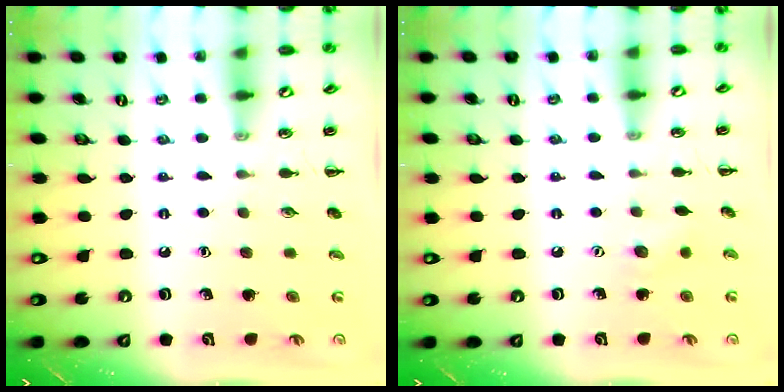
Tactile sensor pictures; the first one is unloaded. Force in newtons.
{"total": 4.4, "press": 4.3, "slide": 0.9}